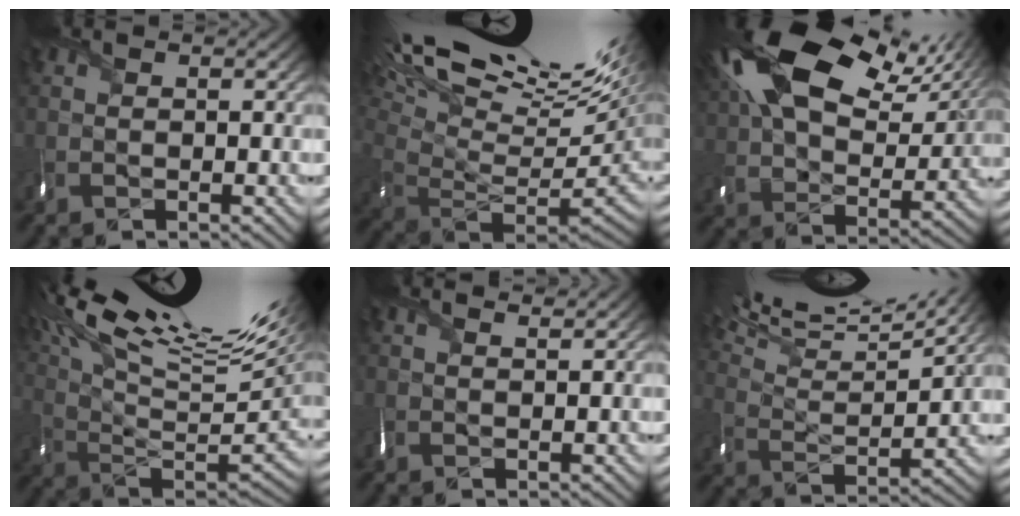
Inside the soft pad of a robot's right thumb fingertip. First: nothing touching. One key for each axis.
{"total": 19.1, "fx": 9.6, "fy": 5.3, "fz": 15.7, "tx": -0.250, "ty": 0.050, "tz": 0.187}
{"total": 20.5, "fx": 10.4, "fy": 11.0, "fz": 13.9, "tx": -0.300, "ty": 0.053, "tz": 0.167}
{"total": 21.9, "fx": 13.4, "fy": 5.8, "fz": 16.4, "tx": -0.308, "ty": 0.058, "tz": 0.223}
{"total": 2.8, "fx": 2.4, "fy": 0.3, "fz": 1.4, "tx": -0.036, "ty": 0.011, "tz": 0.036}
{"total": 16.4, "fx": 13.1, "fy": 3.8, "fz": 9.2, "tx": -0.211, "ty": 0.024, "tz": 0.195}